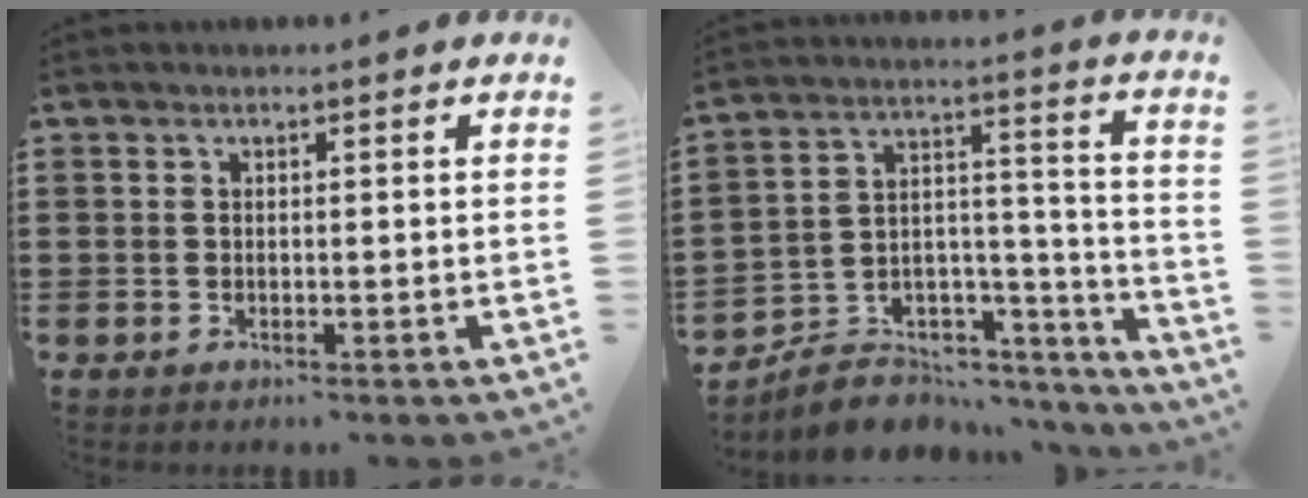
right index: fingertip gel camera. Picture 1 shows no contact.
{"total": 6.5, "force": [-5.6, 3.2, 0.8], "torque": [-0.014, 0.005, -0.102]}